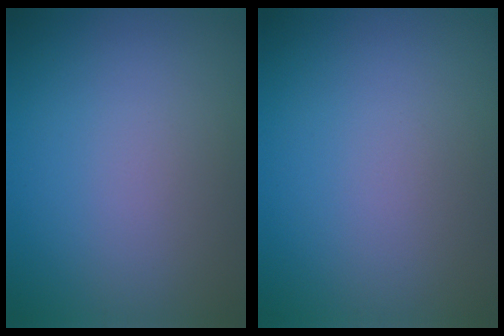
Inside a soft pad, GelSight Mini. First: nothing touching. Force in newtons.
{"total": 0.0}